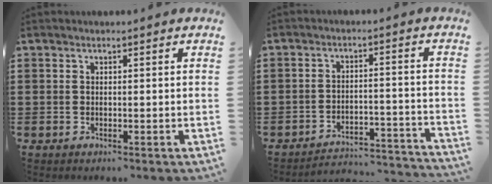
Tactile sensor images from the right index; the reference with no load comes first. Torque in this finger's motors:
{"motor_torque": [-0.40, 0.08, -0.79, -0.21]}